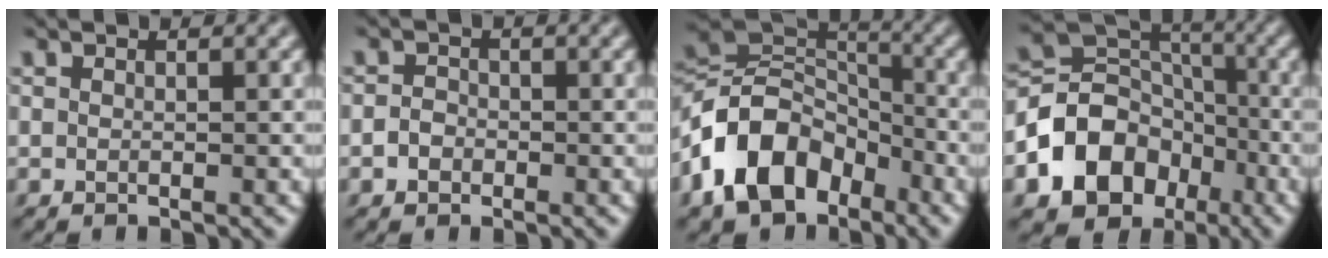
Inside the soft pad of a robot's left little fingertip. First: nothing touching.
{"total": 1.4, "force": [-0.6, 1.2, 0.5], "torque": [-0.001, 0.000, -0.018]}
{"total": 10.5, "force": [-5.3, 6.8, 6.0], "torque": [-0.110, 0.012, -0.115]}
{"total": 9.6, "force": [-3.9, 7.5, 4.6], "torque": [-0.074, 0.001, -0.077]}